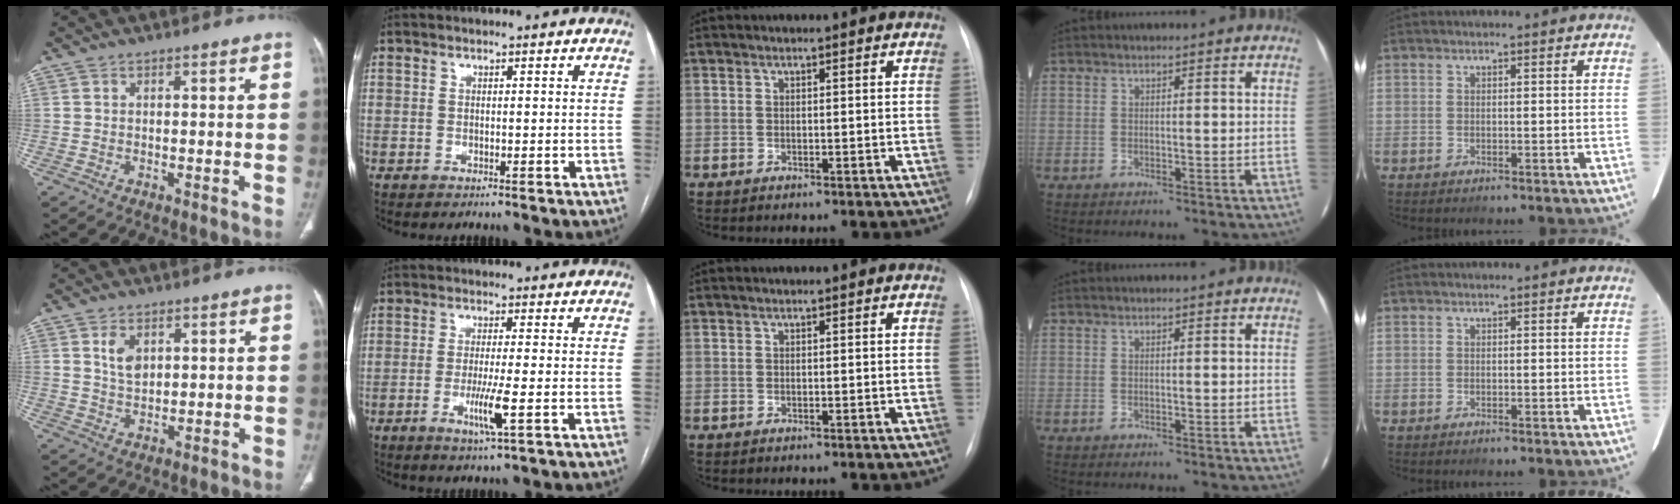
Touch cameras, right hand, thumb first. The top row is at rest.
{"thumb": {"total": 4.3, "force": [1.7, 2.7, 2.9], "torque": [-0.045, -0.011, 0.036]}, "index": {"total": 5.1, "force": [-1.6, -0.3, 4.8], "torque": [-0.096, -0.014, -0.030]}}